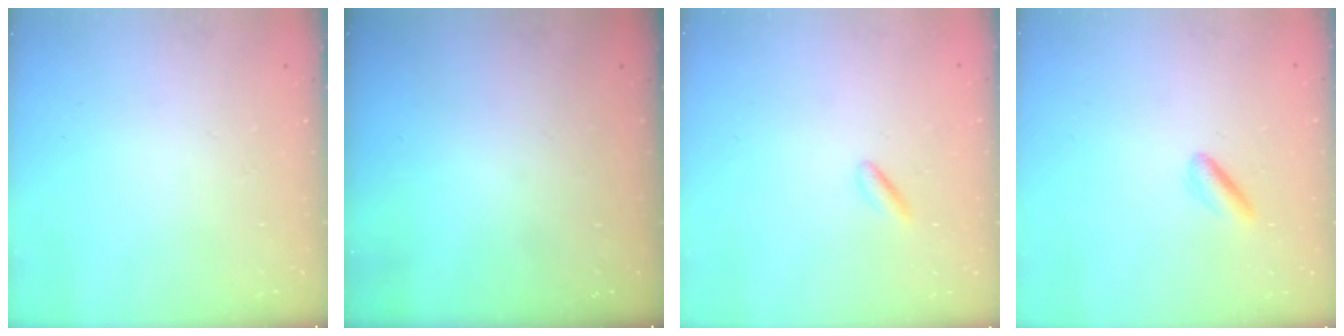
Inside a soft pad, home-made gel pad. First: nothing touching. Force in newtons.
{"total": 0.0}
{"total": 0.7, "press": 0.6, "slide": 0.4}
{"total": 2.4, "press": 2.2, "slide": 0.9}